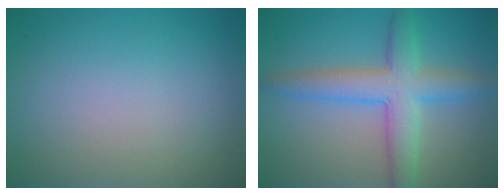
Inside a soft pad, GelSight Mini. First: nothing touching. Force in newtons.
{"total": 5.5, "press": 5.5, "slide": 0.1}